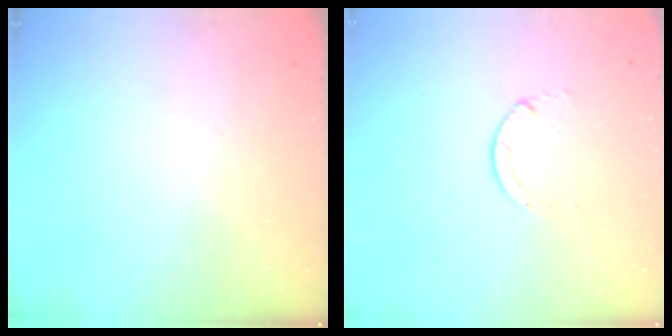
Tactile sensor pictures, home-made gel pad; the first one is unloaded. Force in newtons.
{"total": 0.0}